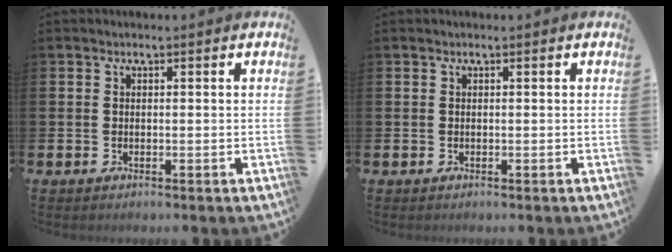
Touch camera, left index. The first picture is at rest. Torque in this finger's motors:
{"motor_torque": [-0.26, 0.19, 0.00, -0.01]}